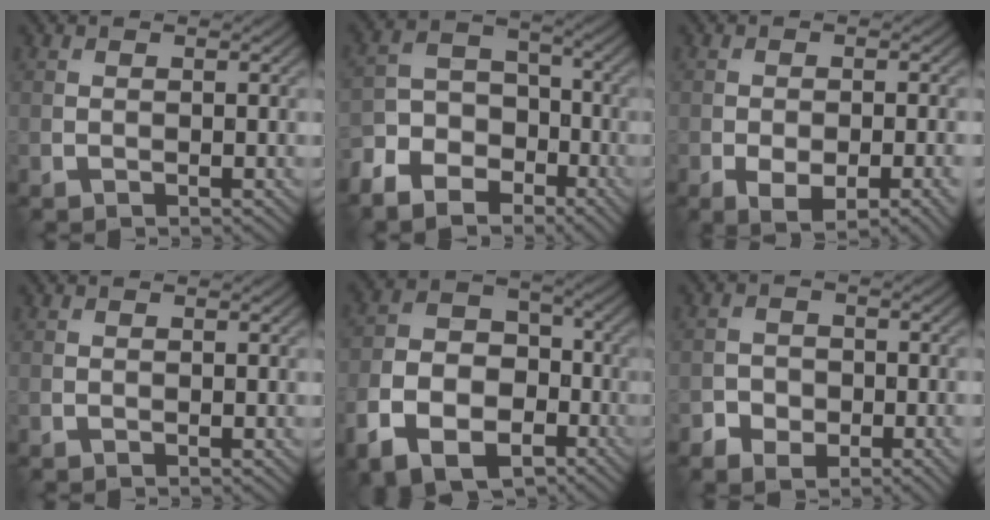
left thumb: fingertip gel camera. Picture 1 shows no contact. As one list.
[{"total": 8.8, "force": [-6.2, 5.3, 3.4], "torque": [-0.085, -0.011, -0.129]}, {"total": 6.7, "force": [-3.2, 2.9, 5.2], "torque": [-0.085, -0.012, -0.043]}, {"total": 0.0}, {"total": 12.2, "force": [-6.1, 7.9, 7.1], "torque": [-0.146, -0.031, -0.116]}, {"total": 4.8, "force": [-2.4, 3.4, 2.5], "torque": [-0.034, -0.002, -0.043]}]